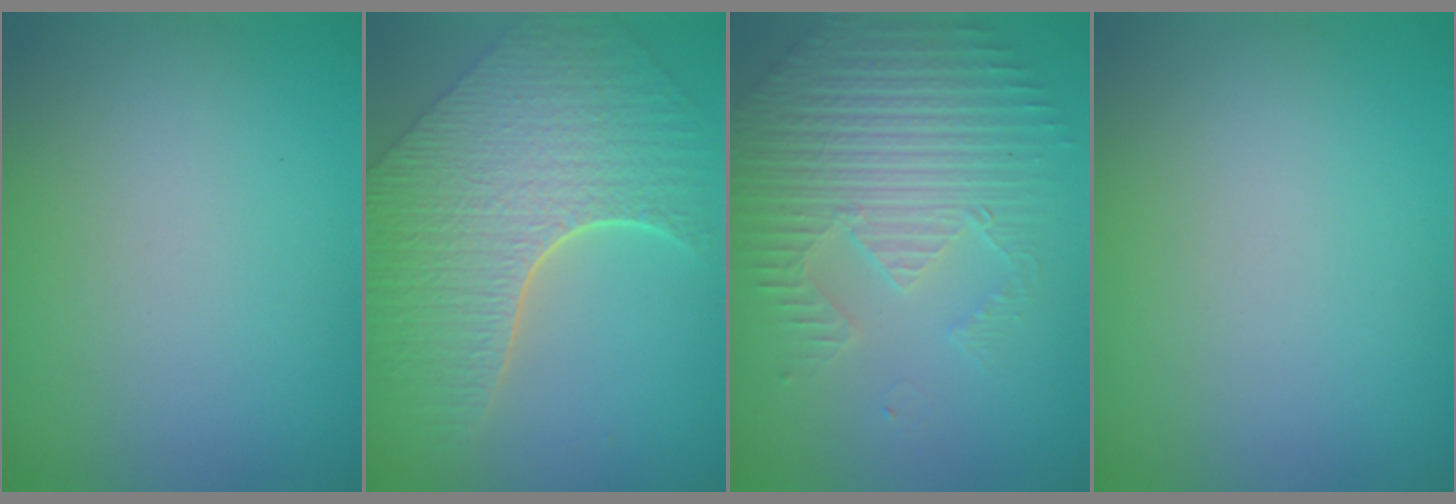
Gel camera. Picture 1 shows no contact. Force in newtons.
{"total": 8.6, "press": 6.2, "slide": 5.9}
{"total": 4.4, "press": 4.2, "slide": 1.4}
{"total": 0.0}